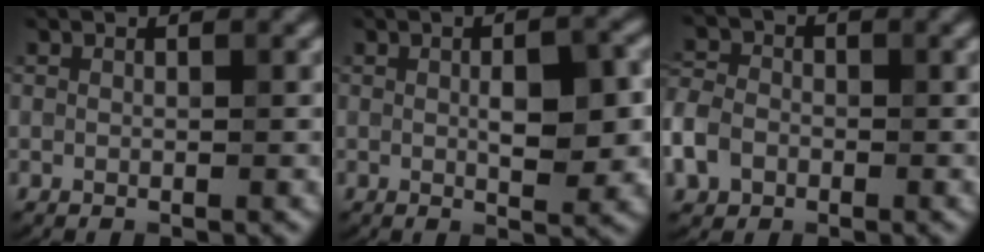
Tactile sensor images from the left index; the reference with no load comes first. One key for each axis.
{"total": 4.6, "fx": 0.2, "fy": 1.6, "fz": 4.3, "tx": -0.069, "ty": 0.000, "tz": 0.006}
{"total": 4.0, "fx": -1.7, "fy": 3.1, "fz": 1.9, "tx": -0.046, "ty": -0.003, "tz": -0.048}